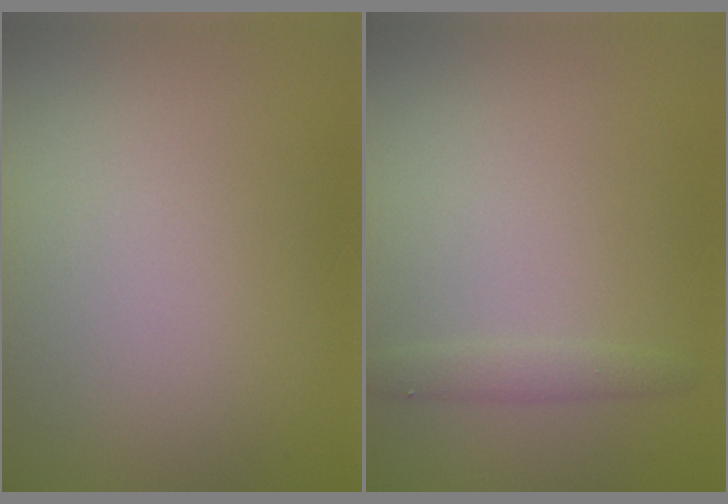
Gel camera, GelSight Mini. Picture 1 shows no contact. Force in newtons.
{"total": 1.3, "press": 1.3, "slide": 0.2}